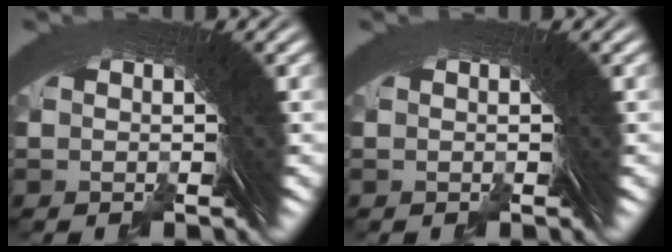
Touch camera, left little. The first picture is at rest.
{"total": 0.0}